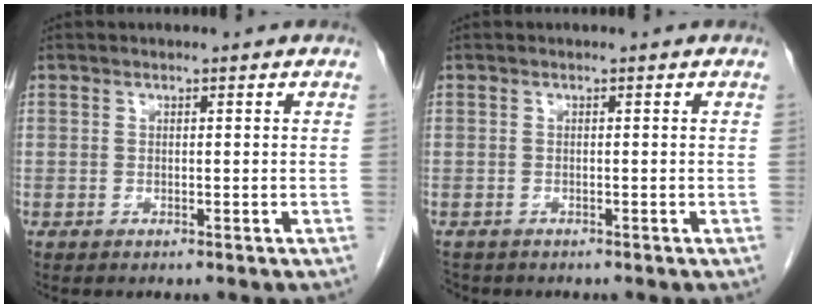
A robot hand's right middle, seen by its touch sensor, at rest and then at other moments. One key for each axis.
{"total": 2.6, "fx": -2.3, "fy": 1.3, "fz": 0.5, "tx": -0.015, "ty": -0.005, "tz": -0.036}